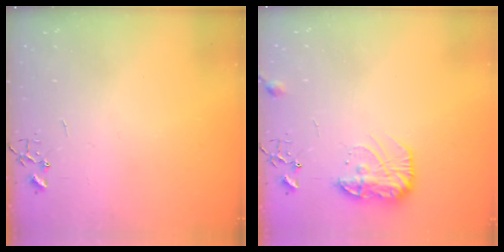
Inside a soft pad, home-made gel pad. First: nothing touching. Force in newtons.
{"total": 12.8, "press": 12.8, "slide": 0.7}